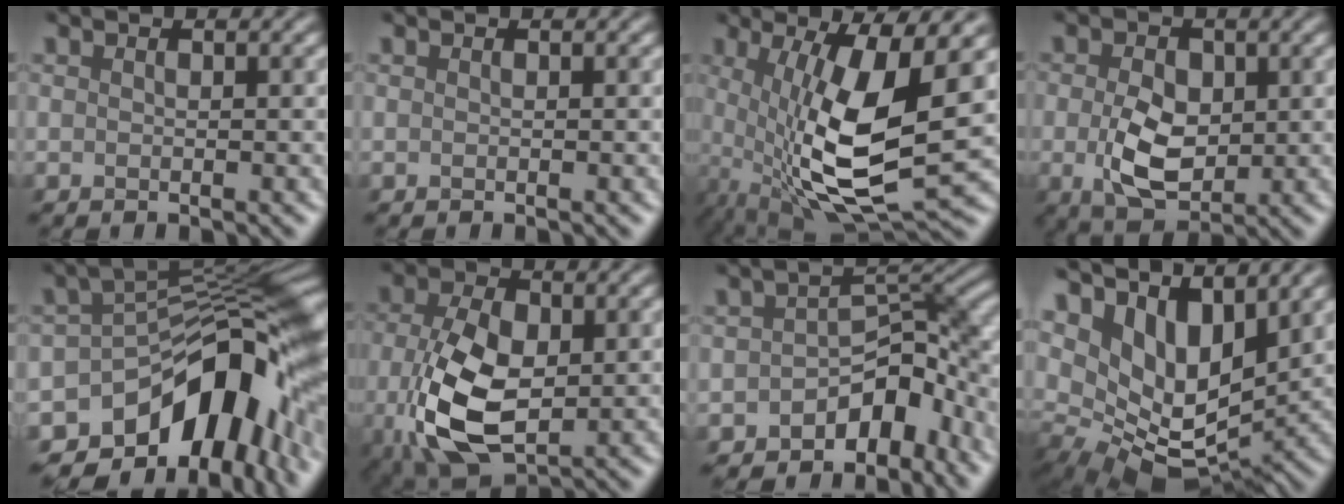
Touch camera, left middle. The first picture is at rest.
{"total": 0.0}
{"total": 11.5, "force": [-0.5, 3.3, 11.0], "torque": [-0.210, -0.020, -0.004]}
{"total": 4.5, "force": [-0.4, 2.8, 3.6], "torque": [-0.076, -0.008, -0.007]}
{"total": 14.5, "force": [-6.6, 7.6, 10.4], "torque": [-0.128, 0.007, -0.110]}
{"total": 8.5, "force": [-1.4, 4.8, 6.9], "torque": [-0.164, -0.011, -0.025]}
{"total": 6.8, "force": [-4.5, 3.2, 3.9], "torque": [-0.032, 0.005, -0.083]}
{"total": 8.2, "force": [4.8, 4.2, 5.3], "torque": [-0.099, 0.001, 0.089]}